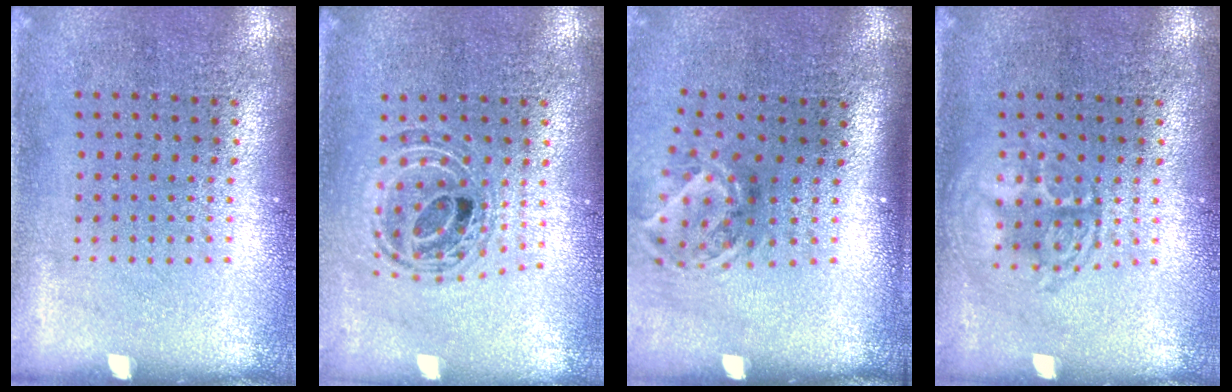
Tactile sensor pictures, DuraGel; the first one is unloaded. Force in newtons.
{"total": 0.9, "press": 0.9, "slide": 0.2}
{"total": 2.0, "press": 1.3, "slide": 1.5}
{"total": 2.5, "press": 2.4, "slide": 0.3}